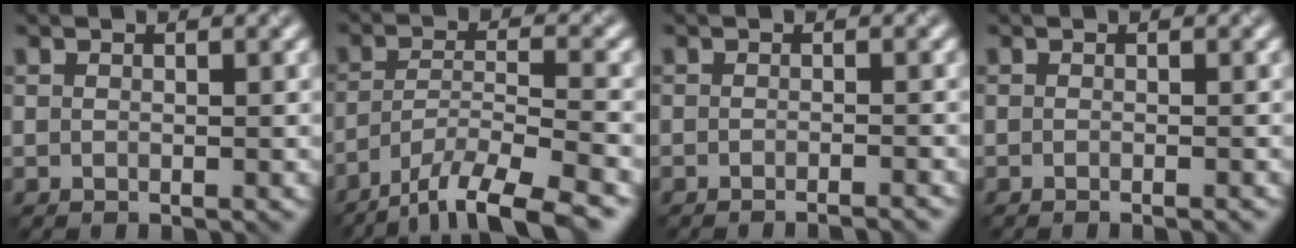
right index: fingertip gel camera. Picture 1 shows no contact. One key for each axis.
{"total": 10.0, "fx": -7.9, "fy": 2.3, "fz": 5.8, "tx": -0.089, "ty": -0.018, "tz": -0.126}
{"total": 2.3, "fx": -1.9, "fy": 0.3, "fz": 1.3, "tx": -0.010, "ty": 0.004, "tz": -0.032}
{"total": 0.9, "fx": -0.7, "fy": 0.2, "fz": 0.6, "tx": -0.003, "ty": -0.007, "tz": -0.013}